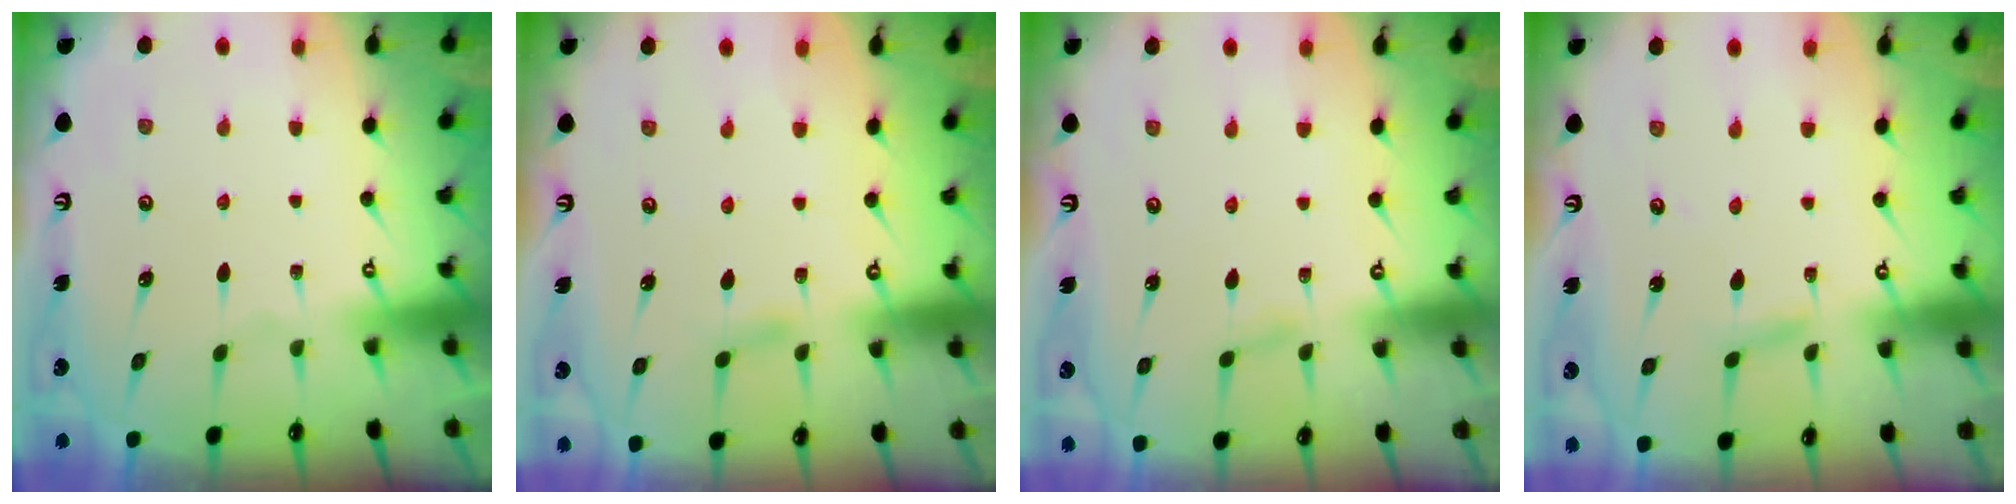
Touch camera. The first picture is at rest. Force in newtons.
{"total": 3.7, "press": 3.7, "slide": 0.4}
{"total": 1.9, "press": 1.8, "slide": 0.3}
{"total": 1.6, "press": 1.5, "slide": 0.1}